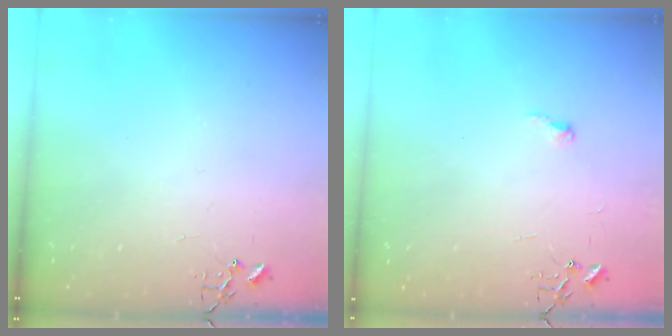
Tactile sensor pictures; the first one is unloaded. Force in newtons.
{"total": 4.4, "press": 4.4, "slide": 0.4}